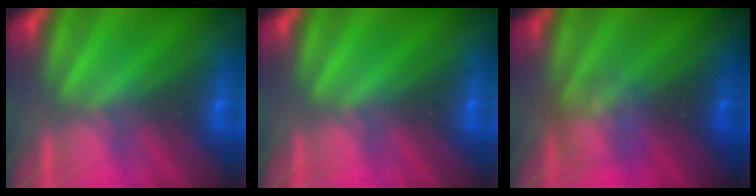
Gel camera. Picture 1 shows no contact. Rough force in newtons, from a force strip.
{"total": 0.0}
{"total": 2.5}